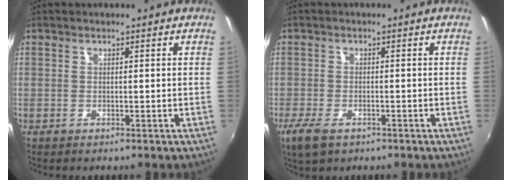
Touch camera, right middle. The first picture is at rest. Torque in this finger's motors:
{"motor_torque": [1.17, -0.96, 0.08, 0.09]}